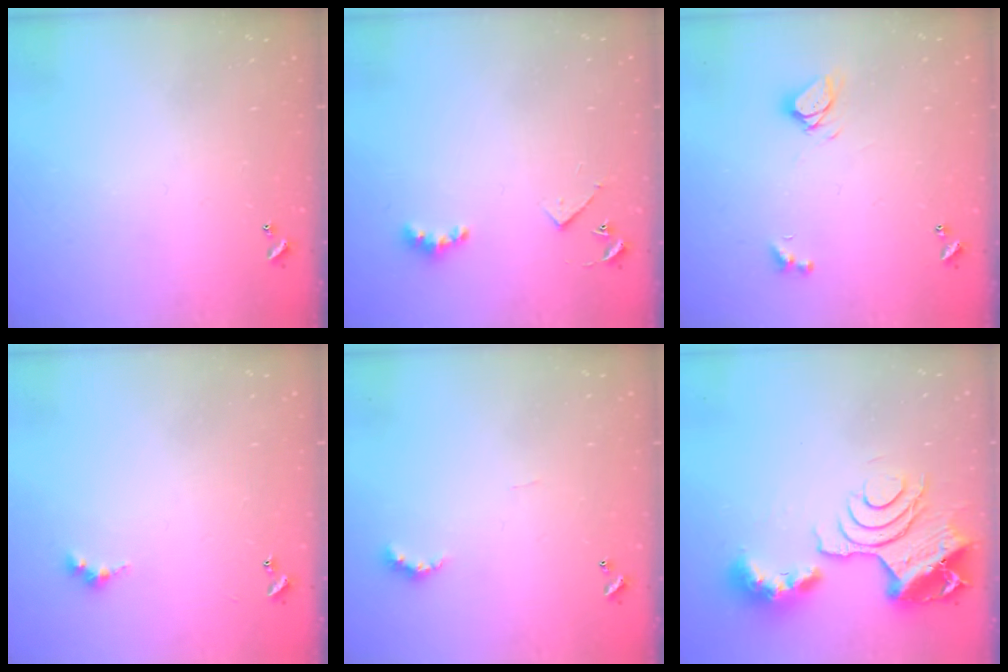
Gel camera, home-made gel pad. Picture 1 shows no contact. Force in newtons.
{"total": 4.5, "press": 4.4, "slide": 0.7}
{"total": 4.7, "press": 4.7, "slide": 0.4}
{"total": 4.6, "press": 4.5, "slide": 0.7}
{"total": 4.3, "press": 4.3, "slide": 0.7}
{"total": 14.3, "press": 14.2, "slide": 1.1}